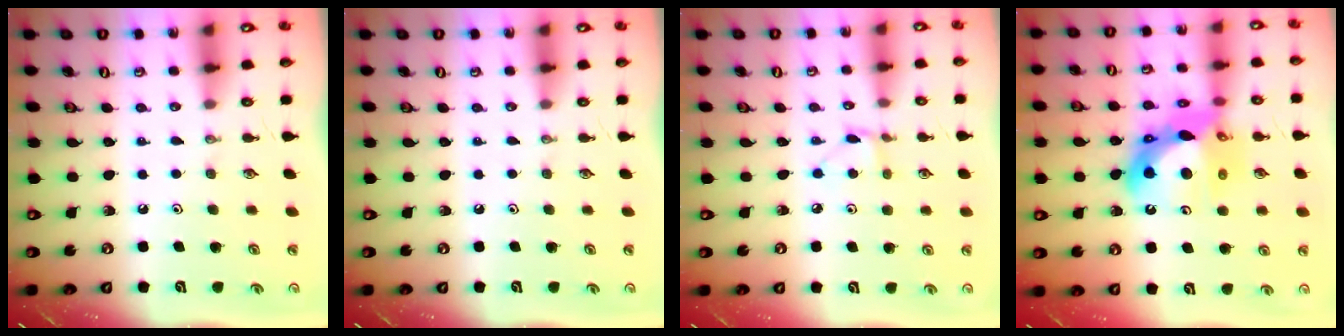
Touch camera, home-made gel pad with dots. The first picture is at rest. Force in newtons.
{"total": 0.0}
{"total": 3.5, "press": 3.5, "slide": 0.4}
{"total": 17.0, "press": 16.9, "slide": 1.8}